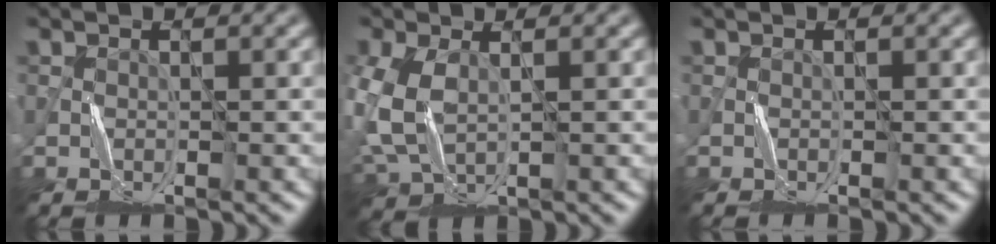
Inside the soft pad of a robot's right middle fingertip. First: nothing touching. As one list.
[{"total": 5.3, "force": [0.0, 3.4, 4.0], "torque": [-0.118, -0.003, 0.004]}, {"total": 0.0}]